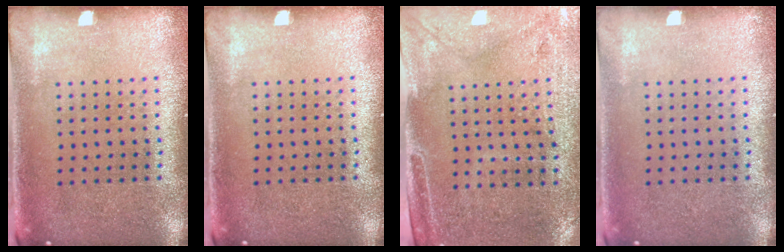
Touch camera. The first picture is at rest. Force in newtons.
{"total": 0.0}
{"total": 2.9, "press": 2.5, "slide": 1.5}
{"total": 0.0}